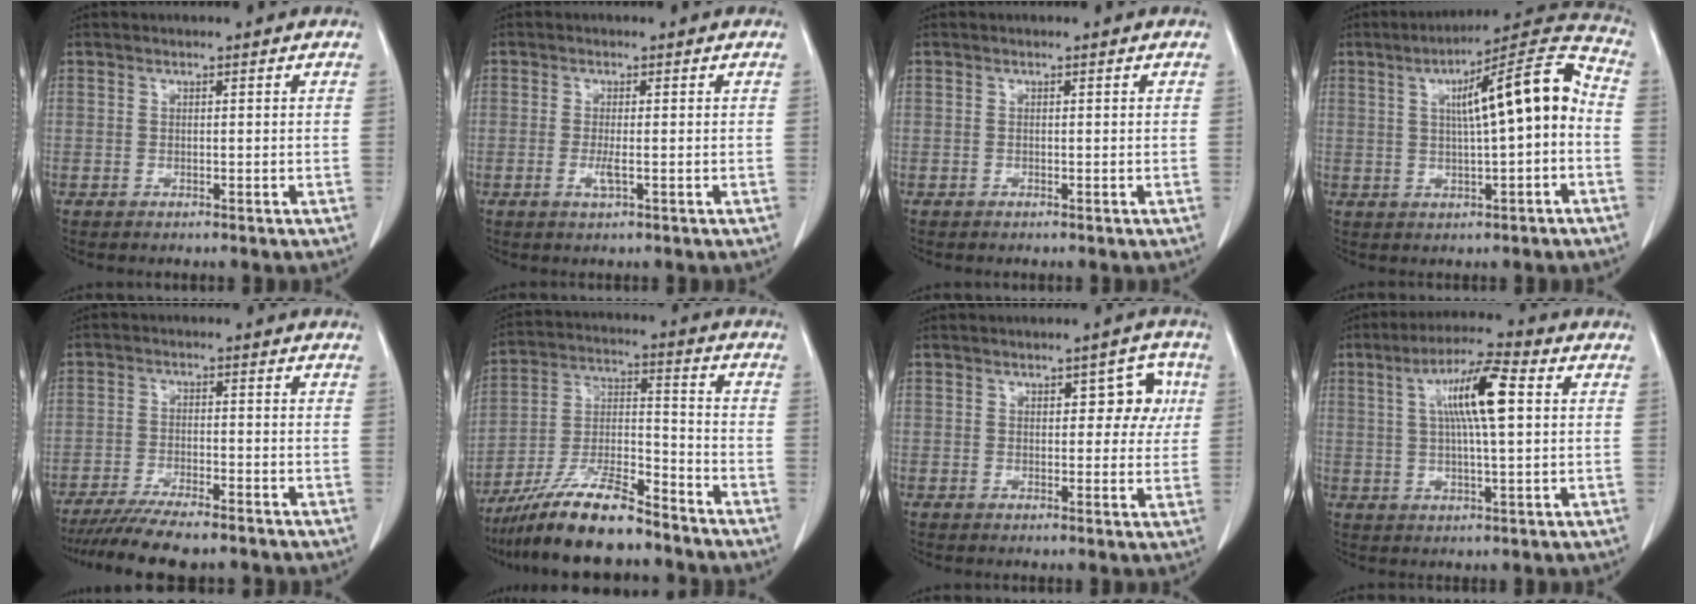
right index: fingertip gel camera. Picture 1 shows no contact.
{"total": 1.9, "force": [-0.5, 0.2, 1.9], "torque": [-0.039, -0.005, -0.010]}
{"total": 0.0}
{"total": 12.6, "force": [0.9, 1.6, 12.5], "torque": [-0.177, 0.036, 0.011]}
{"total": 10.9, "force": [-9.3, 1.4, 5.4], "torque": [-0.081, -0.020, -0.146]}
{"total": 14.2, "force": [-11.6, 2.1, 7.9], "torque": [-0.154, -0.005, -0.211]}
{"total": 5.3, "force": [1.5, 2.7, 4.3], "torque": [-0.041, 0.017, 0.018]}
{"total": 10.1, "force": [2.3, 1.2, 9.8], "torque": [-0.180, 0.014, 0.037]}